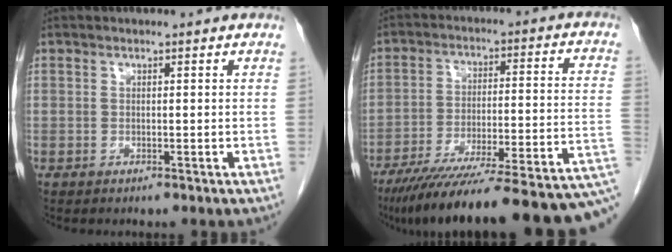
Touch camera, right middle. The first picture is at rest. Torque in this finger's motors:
{"motor_torque": [1.07, -1.07, 0.47, 0.18]}